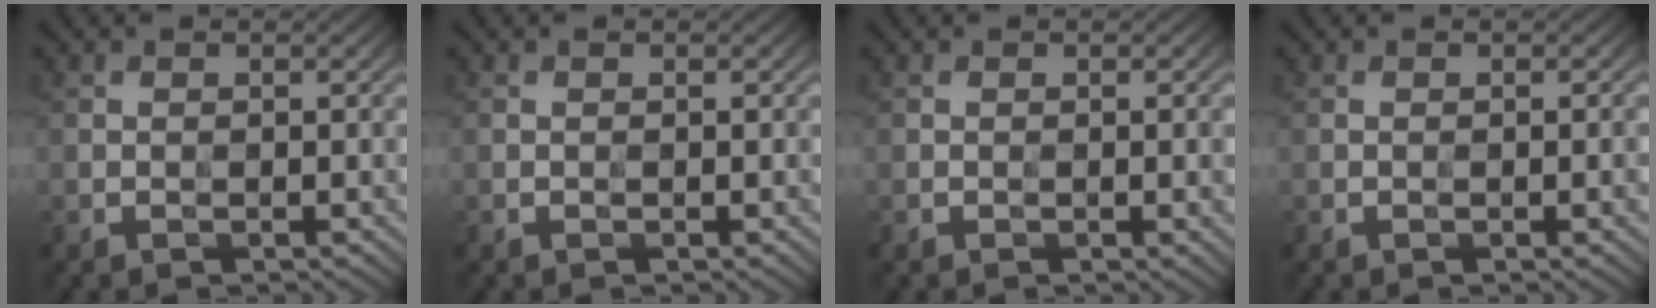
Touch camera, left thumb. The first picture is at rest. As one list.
[{"total": 0.0}, {"total": 1.7, "force": [-0.1, 0.3, 1.7], "torque": [-0.022, -0.002, -0.001]}, {"total": 1.4, "force": [-0.2, 0.2, 1.3], "torque": [-0.019, -0.001, -0.003]}]